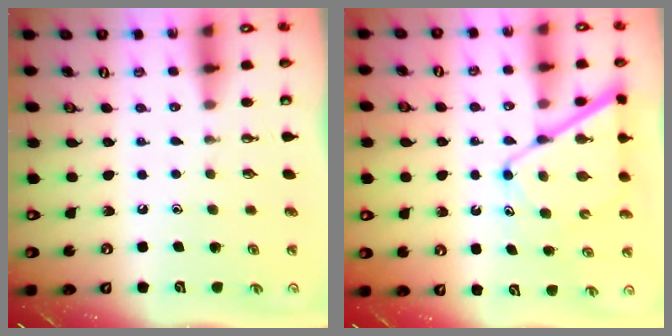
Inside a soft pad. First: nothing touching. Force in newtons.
{"total": 11.5, "press": 11.5, "slide": 1.0}